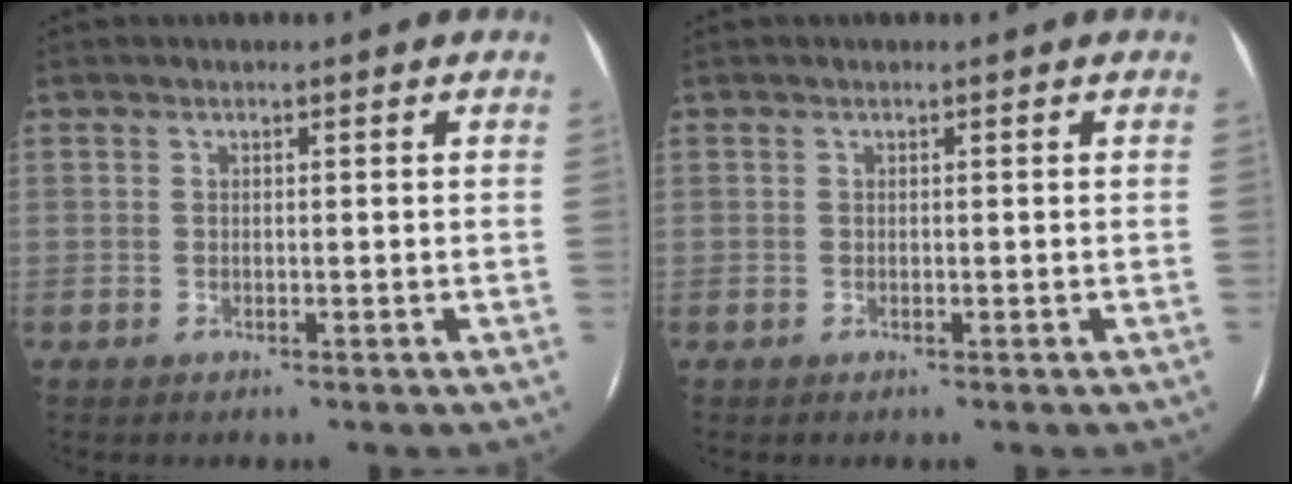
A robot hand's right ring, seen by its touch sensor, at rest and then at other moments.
{"total": 0.0}